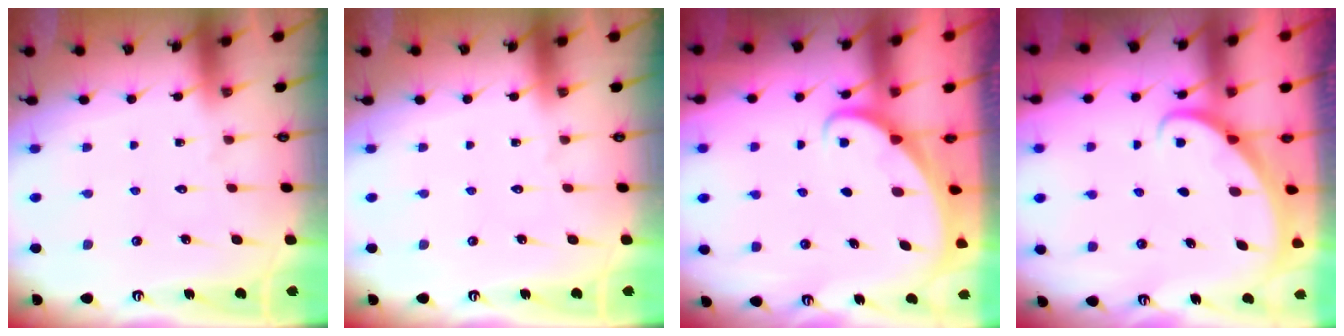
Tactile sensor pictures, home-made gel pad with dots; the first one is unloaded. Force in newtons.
{"total": 0.0}
{"total": 1.6, "press": 1.6, "slide": 0.1}
{"total": 2.3, "press": 2.3, "slide": 0.1}